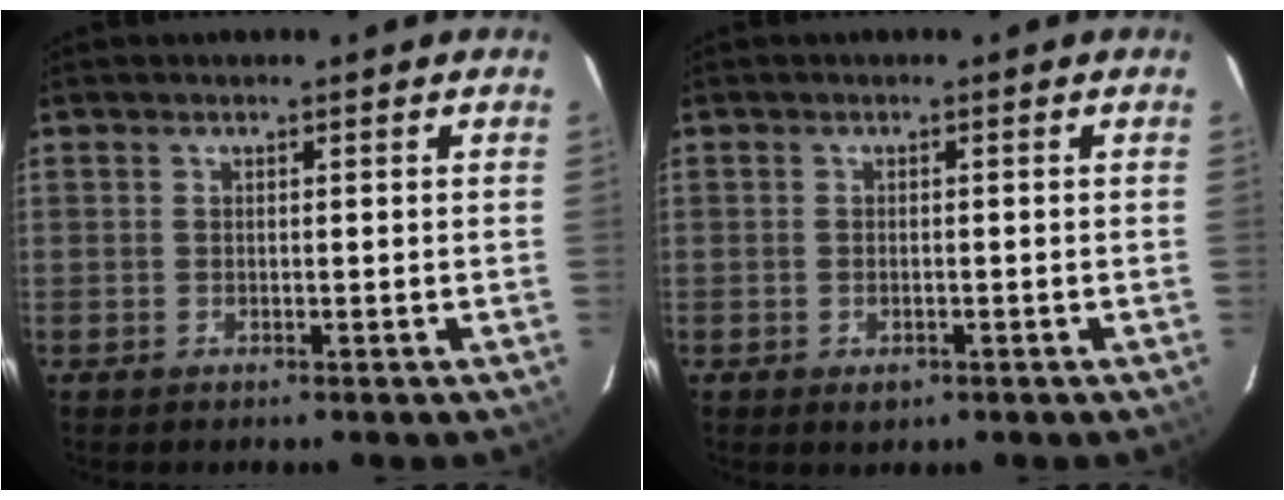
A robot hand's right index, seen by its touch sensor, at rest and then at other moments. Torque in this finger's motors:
{"motor_torque": [0.33, -0.06, 0.06, 0.02]}